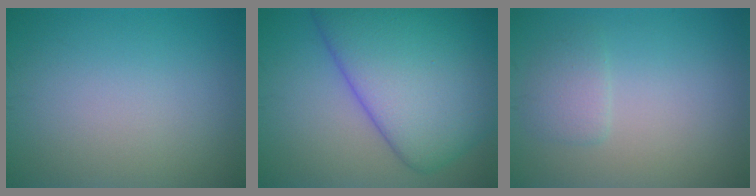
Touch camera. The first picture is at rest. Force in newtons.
{"total": 13.0, "press": 13.0, "slide": 0.5}
{"total": 1.7, "press": 1.6, "slide": 0.2}